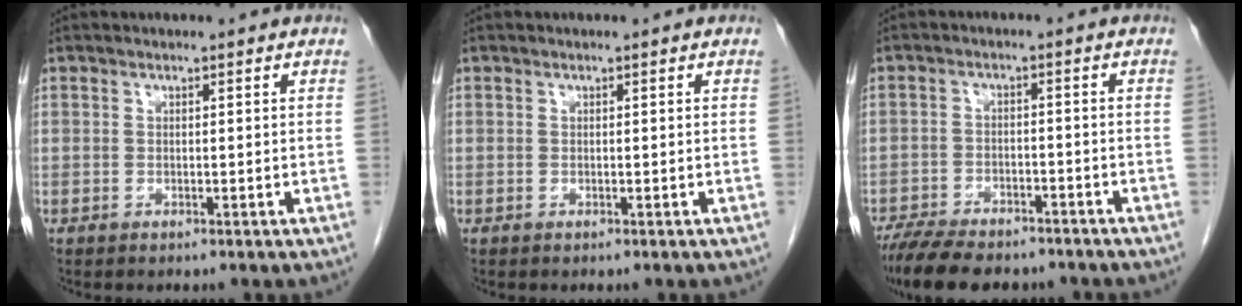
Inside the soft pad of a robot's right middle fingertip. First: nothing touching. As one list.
[{"total": 0.0}, {"total": 12.7, "force": [-10.5, 4.2, 5.7], "torque": [-0.103, -0.006, -0.157]}]